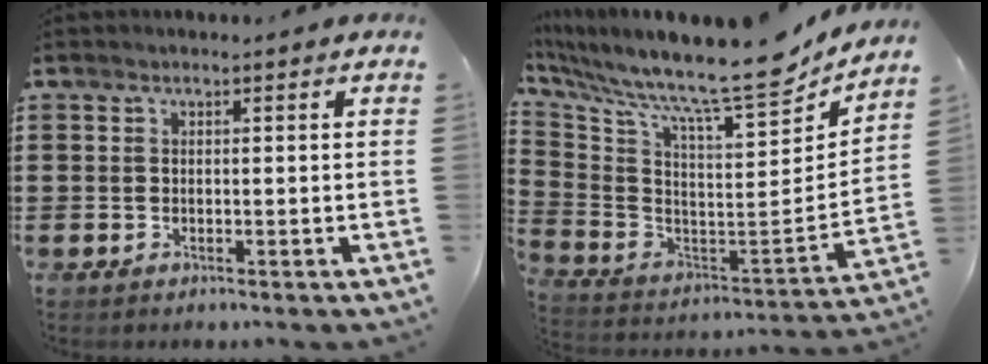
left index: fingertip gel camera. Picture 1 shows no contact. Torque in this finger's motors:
{"motor_torque": [0.41, -0.10, 1.05, 0.21]}